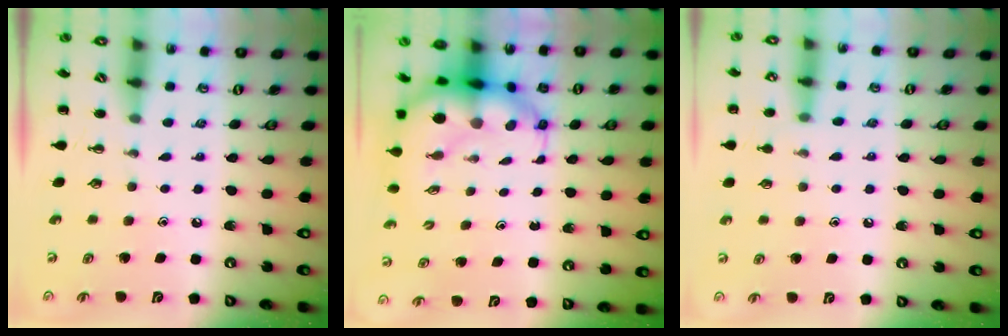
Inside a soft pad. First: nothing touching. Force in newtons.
{"total": 8.2, "press": 7.9, "slide": 2.3}
{"total": 7.3, "press": 7.1, "slide": 1.3}